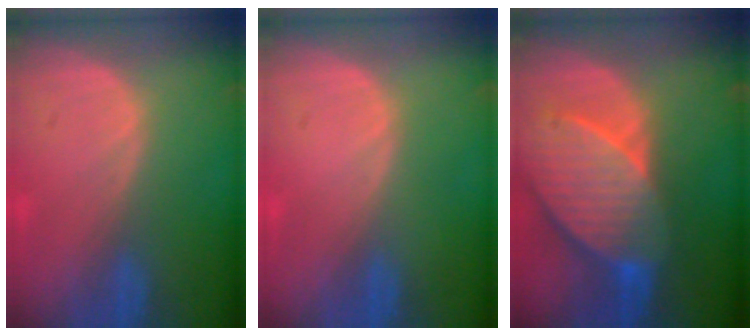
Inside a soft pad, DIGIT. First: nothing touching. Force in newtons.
{"total": 0.0}
{"total": 10.6, "press": 9.3, "slide": 5.0}